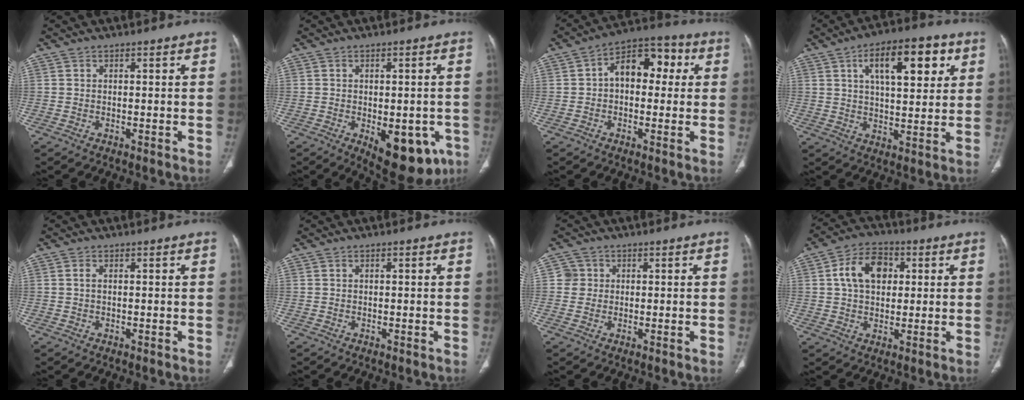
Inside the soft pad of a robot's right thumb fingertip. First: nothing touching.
{"total": 13.0, "force": [-5.0, 6.6, 10.0], "torque": [-0.104, 0.000, -0.052]}
{"total": 10.8, "force": [1.4, 7.0, 8.1], "torque": [-0.088, 0.035, 0.010]}
{"total": 15.0, "force": [5.8, 6.6, 12.1], "torque": [-0.146, -0.003, 0.087]}
{"total": 1.0, "force": [0.2, 0.5, 0.8], "torque": [-0.019, 0.004, 0.005]}
{"total": 0.0}
{"total": 2.8, "force": [0.4, 2.7, 0.2], "torque": [0.016, 0.004, 0.003]}
{"total": 10.1, "force": [2.2, 7.1, 6.9], "torque": [-0.101, 0.010, 0.034]}